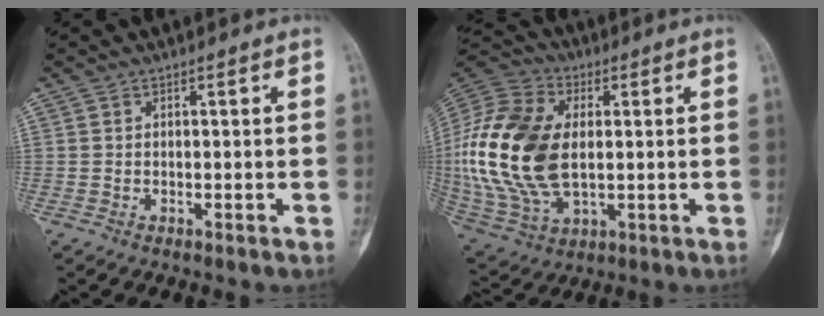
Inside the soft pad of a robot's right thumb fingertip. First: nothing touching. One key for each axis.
{"total": 23.4, "fx": 1.0, "fy": 14.4, "fz": 18.5, "tx": -0.401, "ty": -0.008, "tz": 0.024}